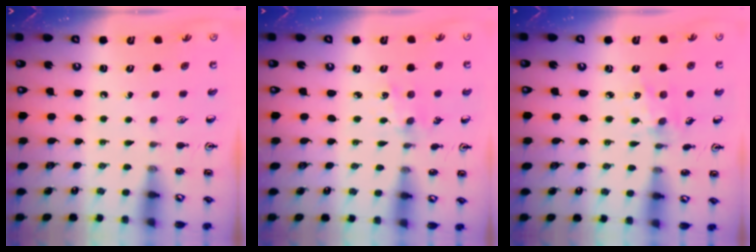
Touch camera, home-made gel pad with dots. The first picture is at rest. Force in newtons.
{"total": 3.8, "press": 3.7, "slide": 0.5}
{"total": 2.5, "press": 2.4, "slide": 0.6}